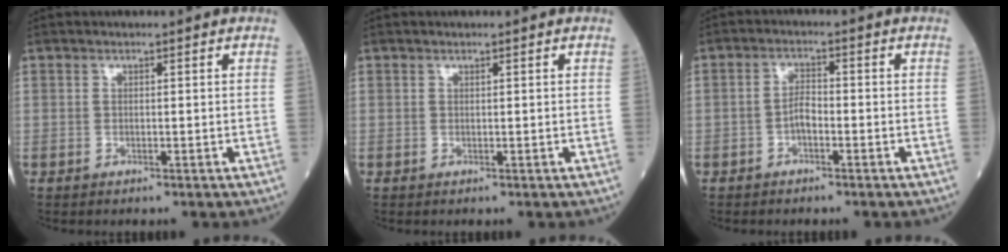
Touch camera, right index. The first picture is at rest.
{"total": 0.0}
{"total": 2.4, "force": [-1.2, 0.9, 1.9], "torque": [-0.031, 0.005, -0.023]}